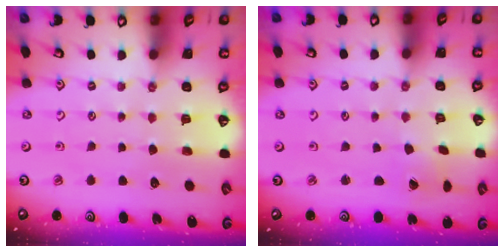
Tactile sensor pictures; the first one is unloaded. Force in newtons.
{"total": 1.5, "press": 1.5, "slide": 0.1}